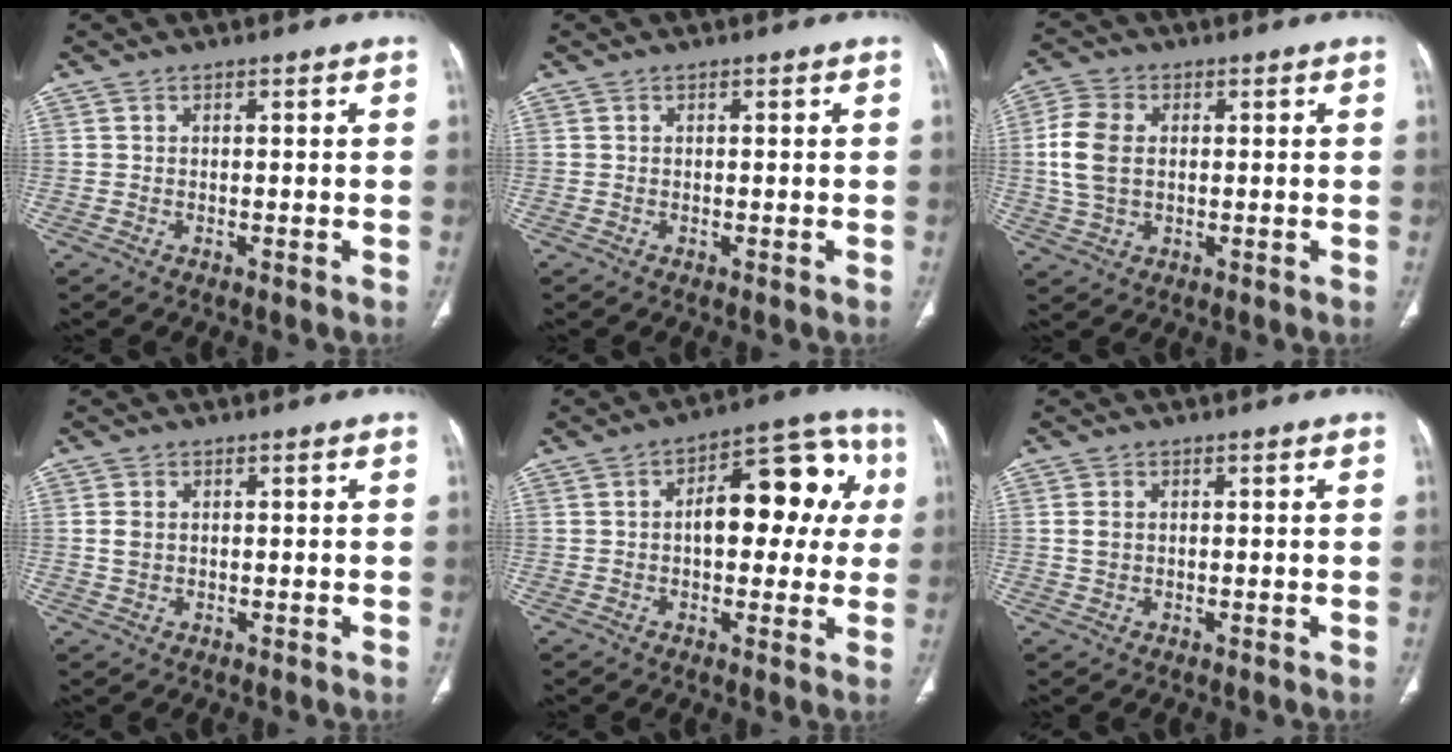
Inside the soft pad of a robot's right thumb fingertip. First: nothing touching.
{"total": 0.0}
{"total": 8.7, "force": [0.6, 6.0, 6.3], "torque": [-0.139, 0.007, 0.014]}
{"total": 2.4, "force": [0.2, 1.9, 1.5], "torque": [-0.029, 0.002, 0.006]}
{"total": 16.0, "force": [2.2, 8.4, 13.5], "torque": [-0.135, 0.040, 0.026]}
{"total": 2.0, "force": [0.2, 1.6, 1.3], "torque": [-0.025, 0.002, 0.005]}